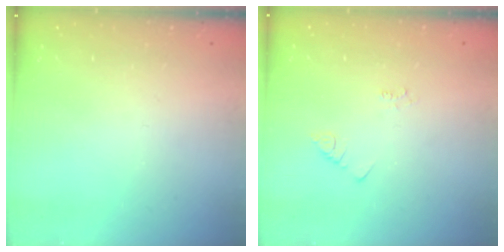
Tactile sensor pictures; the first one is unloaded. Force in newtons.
{"total": 2.2, "press": 2.1, "slide": 0.4}